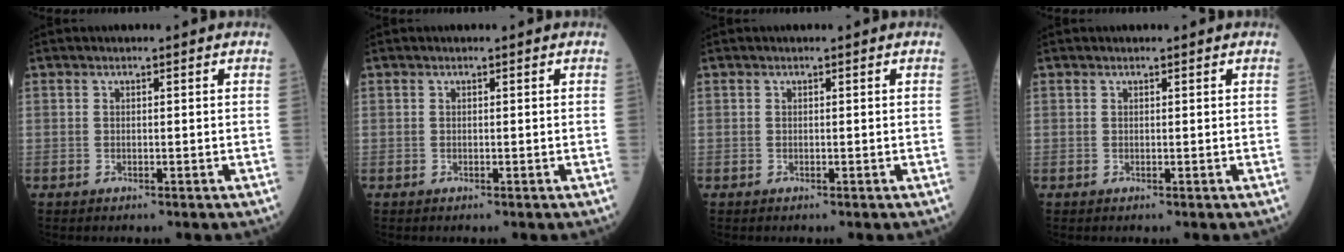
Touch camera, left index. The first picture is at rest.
{"total": 0.0}
{"total": 0.0}
{"total": 0.6, "force": [0.6, 0.0, 0.1], "torque": [-0.006, -0.002, 0.009]}